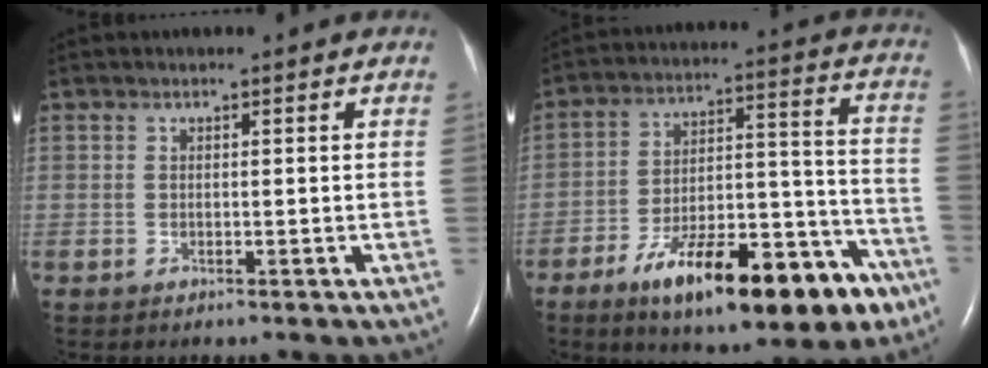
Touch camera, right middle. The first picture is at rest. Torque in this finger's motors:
{"motor_torque": [1.47, -0.67, 0.48, 0.11]}